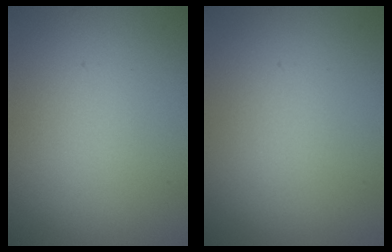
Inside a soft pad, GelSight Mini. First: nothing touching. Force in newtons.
{"total": 0.0}